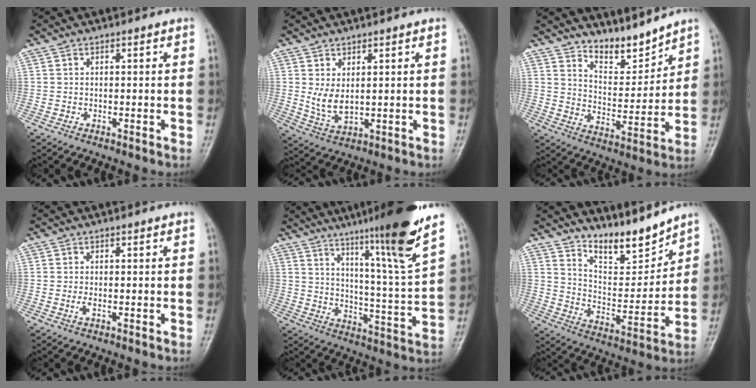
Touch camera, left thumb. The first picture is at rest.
{"total": 5.0, "force": [1.2, 2.4, 4.2], "torque": [-0.076, -0.015, 0.035]}
{"total": 7.4, "force": [6.9, 1.9, 1.7], "torque": [-0.008, -0.067, 0.133]}
{"total": 1.2, "force": [-0.1, 0.3, 1.1], "torque": [-0.025, 0.001, 0.003]}
{"total": 18.7, "force": [12.8, -0.4, 13.6], "torque": [-0.193, -0.075, 0.190]}
{"total": 10.6, "force": [9.5, 2.6, 3.8], "torque": [-0.038, -0.080, 0.178]}